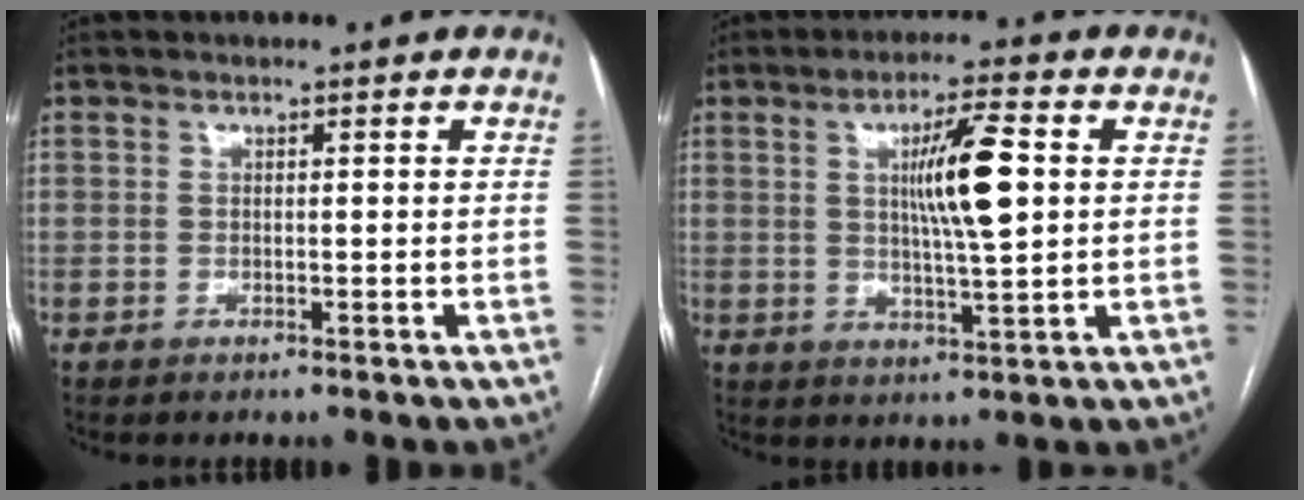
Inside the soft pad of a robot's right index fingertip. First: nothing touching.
{"total": 9.0, "force": [1.7, 0.7, 8.9], "torque": [-0.152, 0.000, 0.030]}